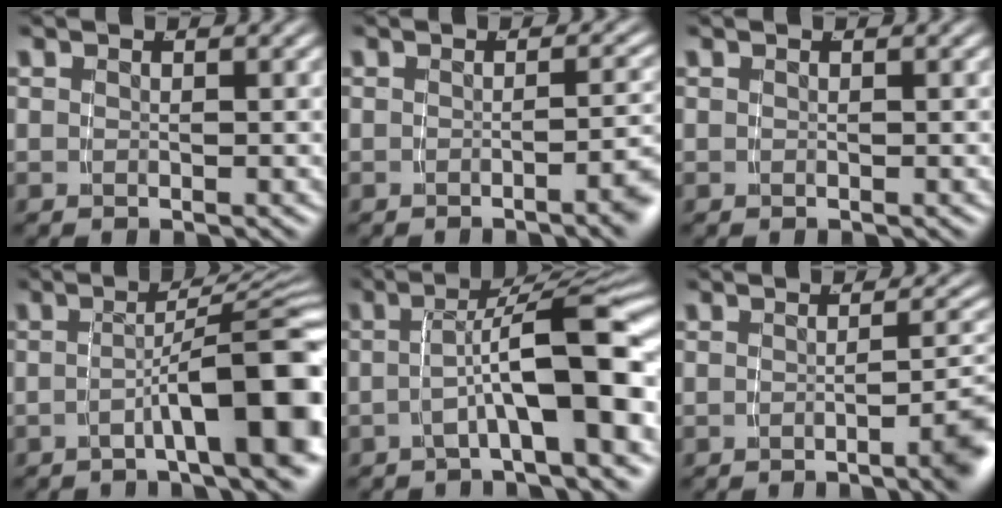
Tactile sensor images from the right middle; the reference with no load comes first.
{"total": 2.8, "force": [-1.5, 0.0, 2.4], "torque": [-0.027, 0.008, -0.028]}
{"total": 0.0}
{"total": 9.3, "force": [-4.0, 2.1, 8.2], "torque": [-0.087, 0.011, -0.063]}
{"total": 7.1, "force": [-1.7, 1.2, 6.8], "torque": [-0.089, 0.012, -0.022]}
{"total": 4.1, "force": [-1.9, 0.5, 3.6], "torque": [-0.032, 0.008, -0.036]}